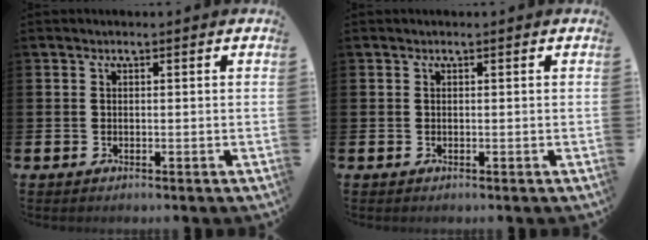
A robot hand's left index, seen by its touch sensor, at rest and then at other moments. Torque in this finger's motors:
{"motor_torque": [0.19, 0.02, -0.03, -0.01]}